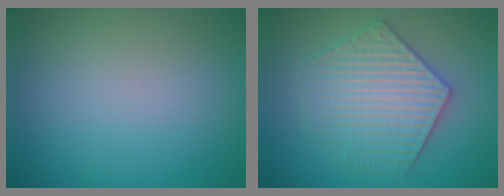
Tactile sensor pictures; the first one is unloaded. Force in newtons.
{"total": 5.9, "press": 5.8, "slide": 0.9}